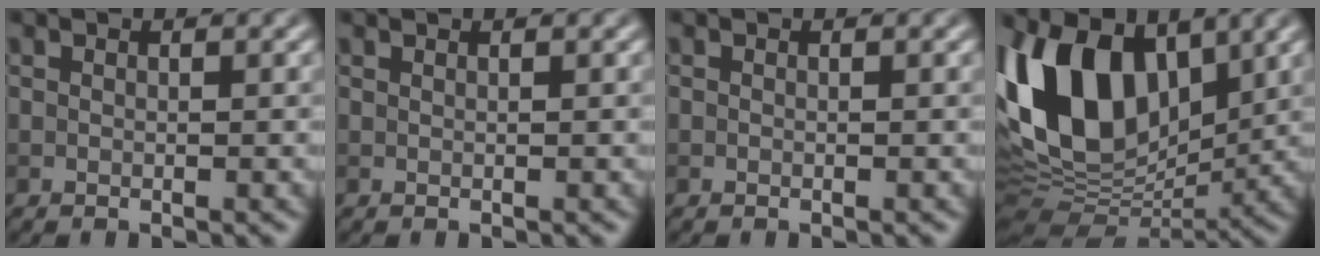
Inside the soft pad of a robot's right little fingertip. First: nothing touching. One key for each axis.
{"total": 0.0}
{"total": 0.0}
{"total": 13.9, "fx": 3.8, "fy": 8.5, "fz": 10.3, "tx": -0.211, "ty": 0.013, "tz": 0.055}